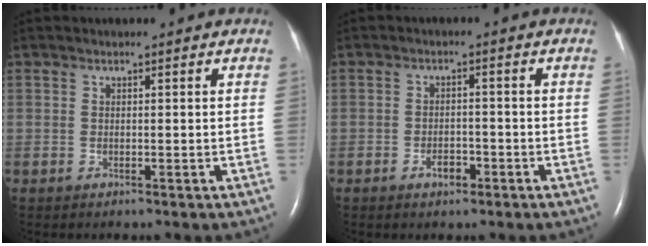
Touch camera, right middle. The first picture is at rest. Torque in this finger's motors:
{"motor_torque": [0.20, -0.18, 0.03, 0.01]}